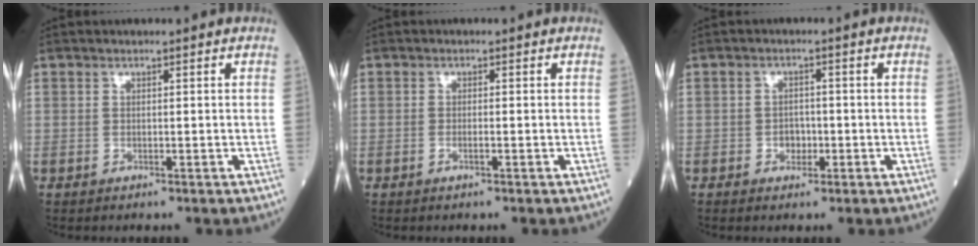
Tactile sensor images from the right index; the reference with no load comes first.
{"total": 0.8, "force": [-0.4, 0.1, 0.8], "torque": [-0.021, 0.001, -0.004]}
{"total": 2.2, "force": [-0.7, 1.7, 1.2], "torque": [-0.012, 0.009, -0.006]}